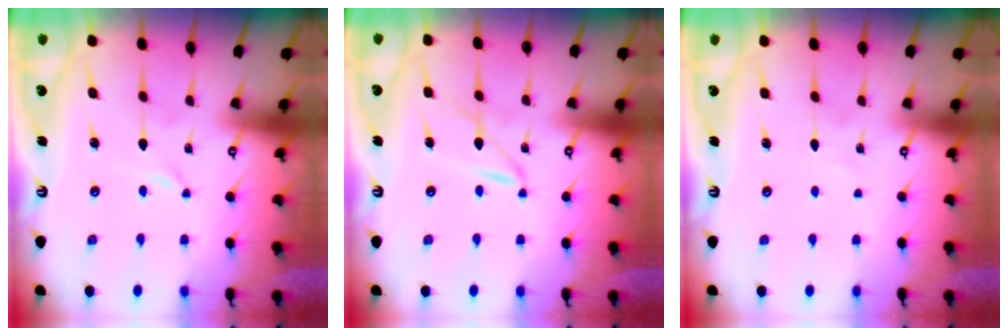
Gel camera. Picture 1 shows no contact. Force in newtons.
{"total": 2.2, "press": 2.1, "slide": 0.3}
{"total": 1.9, "press": 1.9, "slide": 0.2}